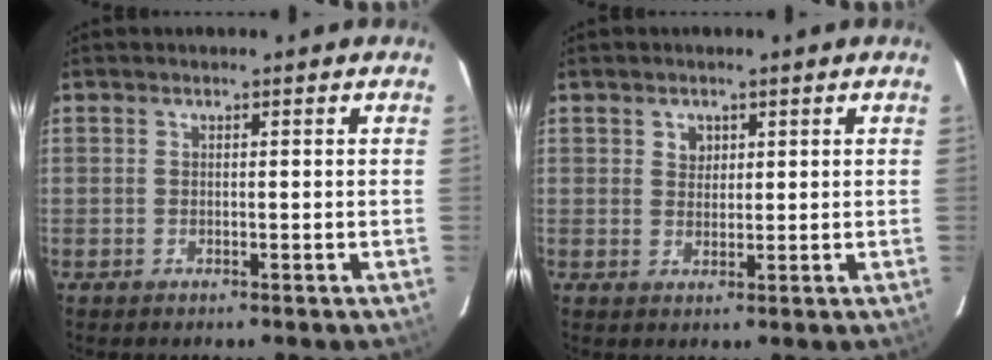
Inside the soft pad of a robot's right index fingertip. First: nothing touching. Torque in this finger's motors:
{"motor_torque": [-0.01, 0.02, 0.02, 0.01]}